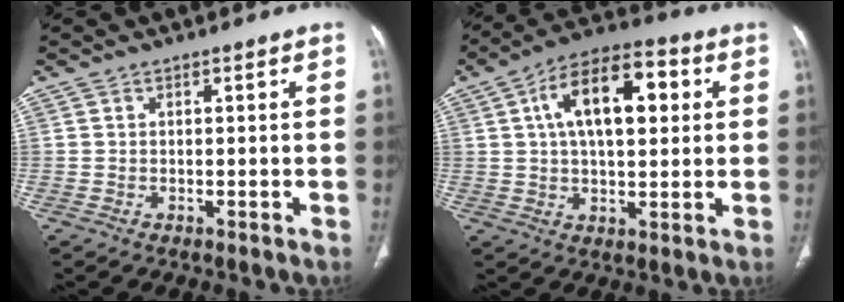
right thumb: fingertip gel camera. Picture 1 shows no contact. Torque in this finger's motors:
{"motor_torque": [1.38, 3.63, 1.33, -0.06, 0.11]}